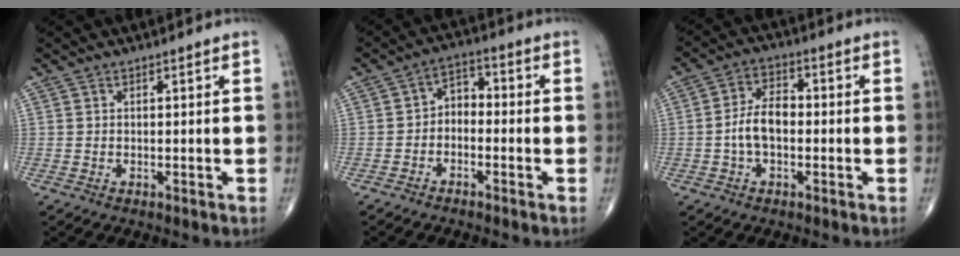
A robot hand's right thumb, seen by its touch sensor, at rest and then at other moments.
{"total": 4.6, "force": [-1.6, 3.2, 2.9], "torque": [-0.032, 0.033, -0.041]}
{"total": 6.8, "force": [-1.1, 4.0, 5.5], "torque": [-0.101, 0.024, -0.027]}